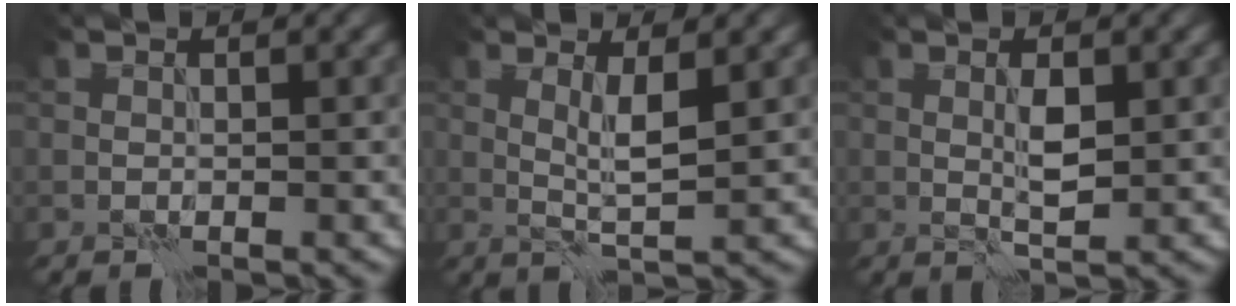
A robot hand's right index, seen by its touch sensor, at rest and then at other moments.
{"total": 2.7, "force": [1.1, 0.2, 2.5], "torque": [-0.047, -0.006, 0.022]}
{"total": 2.3, "force": [0.4, 0.6, 2.2], "torque": [-0.043, -0.001, 0.009]}